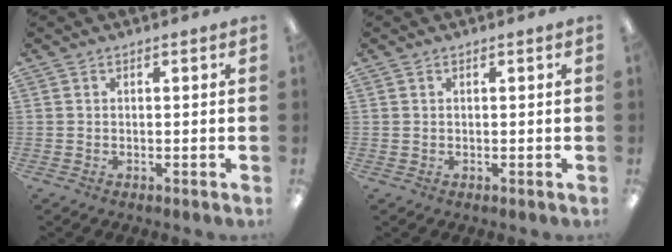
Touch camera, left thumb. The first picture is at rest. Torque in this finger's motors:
{"motor_torque": [-0.19, 0.01, 0.16, -0.25, 0.00]}